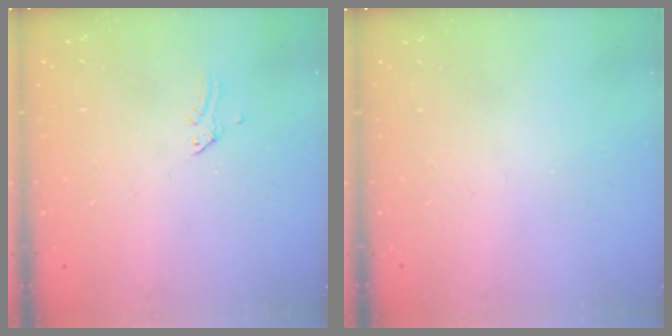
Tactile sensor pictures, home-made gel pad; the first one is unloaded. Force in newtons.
{"total": 0.0}